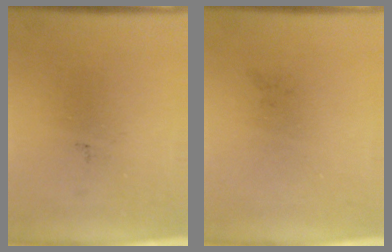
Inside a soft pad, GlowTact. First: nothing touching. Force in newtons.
{"total": 0.0}